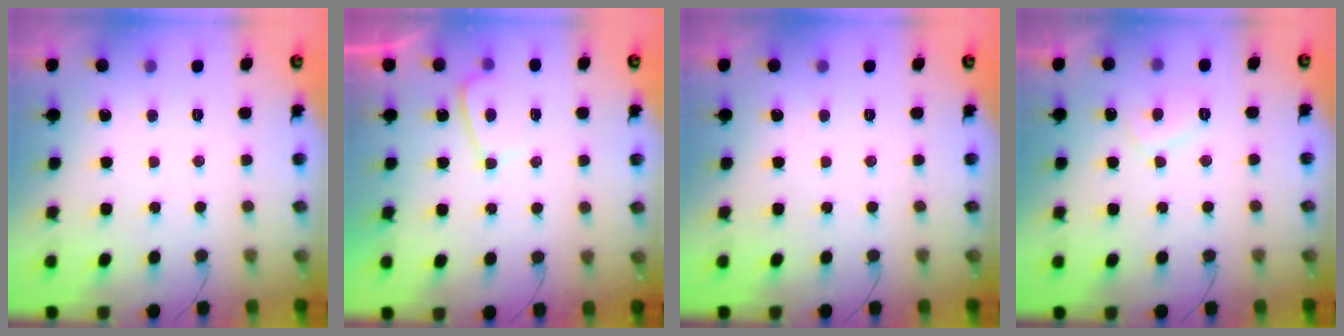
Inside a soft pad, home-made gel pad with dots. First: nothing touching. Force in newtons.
{"total": 3.5, "press": 3.3, "slide": 0.9}
{"total": 0.0}
{"total": 2.7, "press": 2.6, "slide": 0.4}